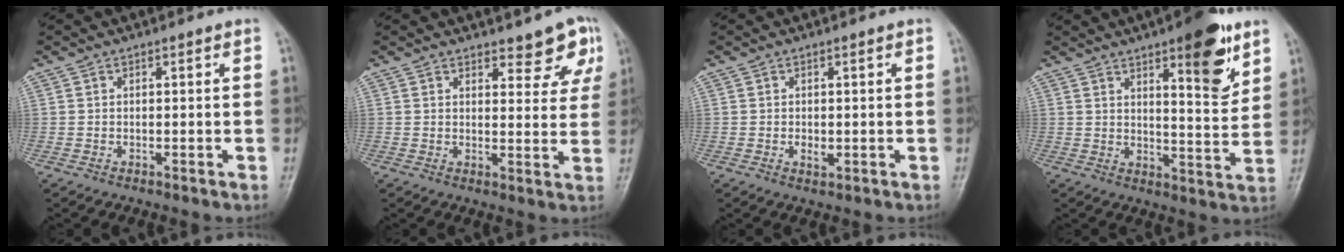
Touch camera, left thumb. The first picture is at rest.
{"total": 6.4, "force": [4.6, 2.7, 3.5], "torque": [-0.012, -0.031, 0.050]}
{"total": 1.8, "force": [-0.1, 1.0, 1.5], "torque": [-0.022, -0.004, -0.001]}
{"total": 12.6, "force": [7.0, 3.6, 9.8], "torque": [-0.114, -0.041, 0.097]}